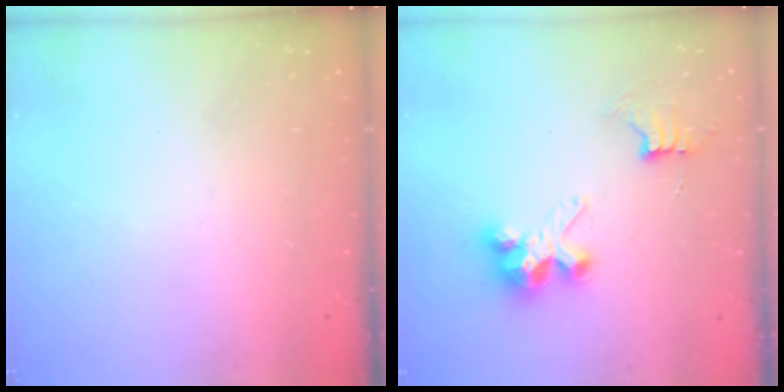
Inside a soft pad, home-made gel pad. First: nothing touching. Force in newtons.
{"total": 8.9, "press": 8.9, "slide": 0.7}